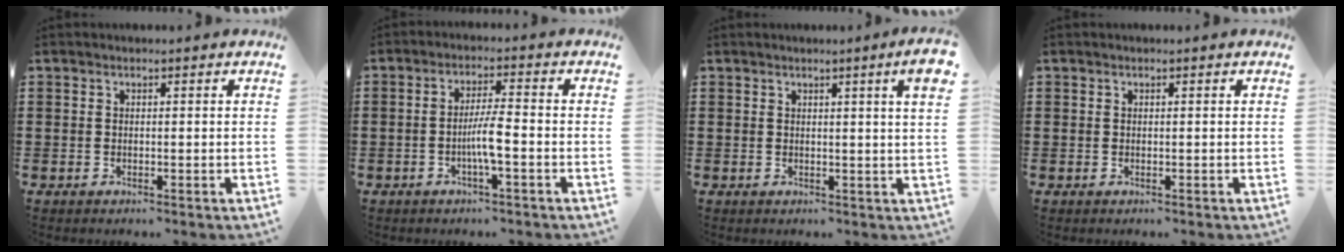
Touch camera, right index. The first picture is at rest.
{"total": 4.5, "force": [-1.4, 0.3, 4.3], "torque": [-0.084, -0.003, -0.031]}
{"total": 3.5, "force": [1.8, -0.6, 3.0], "torque": [-0.051, -0.009, 0.027]}
{"total": 0.0}